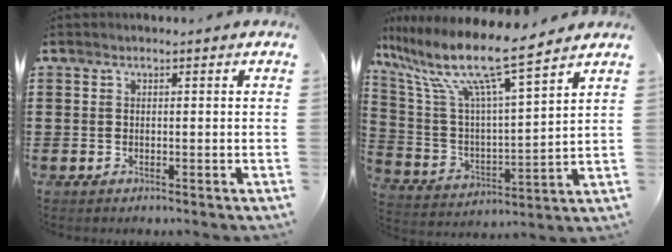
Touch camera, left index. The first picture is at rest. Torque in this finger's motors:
{"motor_torque": [2.14, 0.00, 1.05, 0.21]}